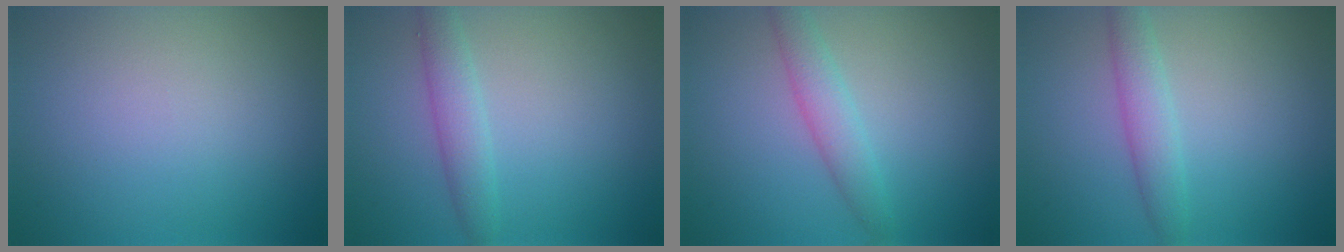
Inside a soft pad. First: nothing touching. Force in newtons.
{"total": 2.4, "press": 2.4, "slide": 0.1}
{"total": 2.7, "press": 2.7, "slide": 0.0}
{"total": 2.7, "press": 2.7, "slide": 0.2}